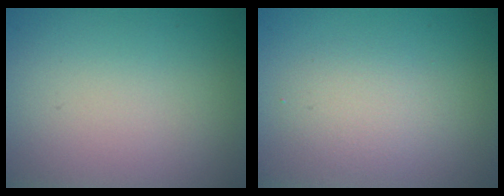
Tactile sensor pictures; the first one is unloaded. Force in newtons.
{"total": 2.2, "press": 2.2, "slide": 0.0}